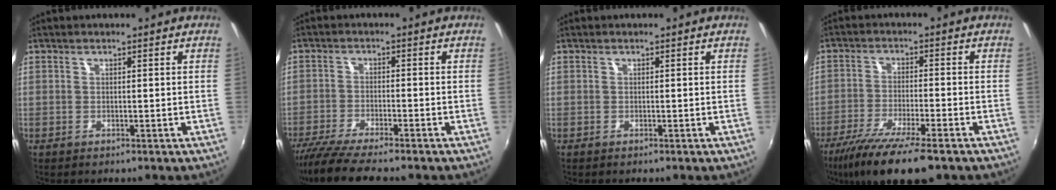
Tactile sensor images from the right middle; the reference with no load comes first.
{"total": 8.3, "force": [-7.3, 0.3, 4.0], "torque": [-0.098, -0.030, -0.128]}
{"total": 0.0}
{"total": 13.6, "force": [-9.7, 2.6, 9.2], "torque": [-0.189, -0.044, -0.169]}